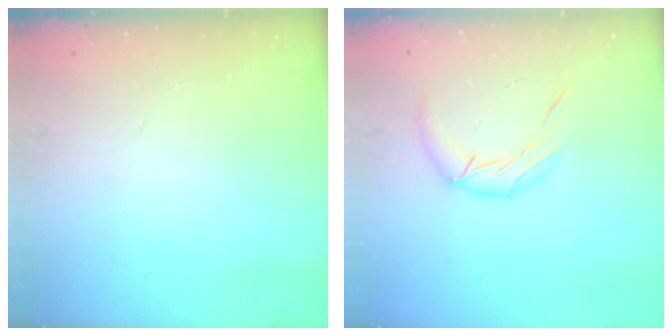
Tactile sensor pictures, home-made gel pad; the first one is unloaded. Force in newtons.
{"total": 10.6, "press": 10.5, "slide": 1.3}